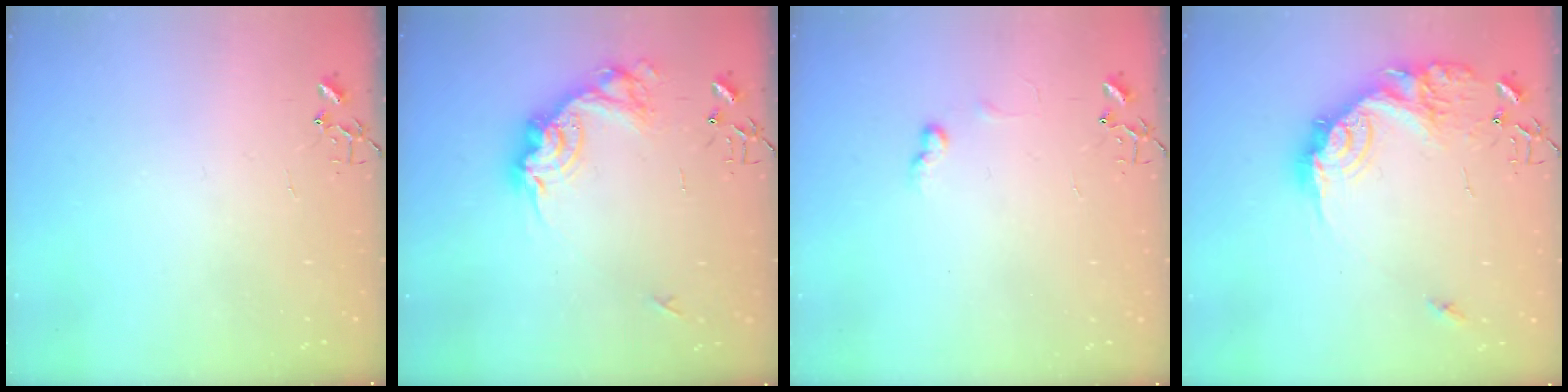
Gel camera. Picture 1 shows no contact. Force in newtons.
{"total": 17.6, "press": 17.6, "slide": 1.0}
{"total": 5.5, "press": 5.5, "slide": 0.8}
{"total": 19.2, "press": 19.2, "slide": 1.0}